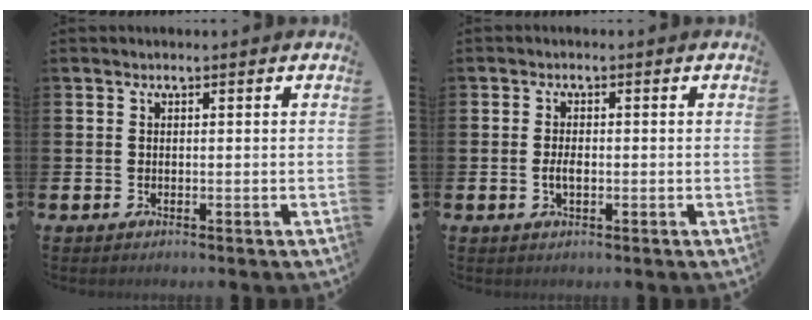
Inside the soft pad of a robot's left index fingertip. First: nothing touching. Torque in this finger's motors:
{"motor_torque": [0.53, 0.11, 0.06, 0.08]}